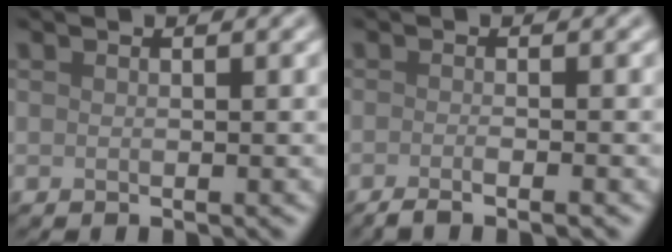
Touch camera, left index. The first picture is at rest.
{"total": 2.8, "force": [-1.6, 0.7, 2.2], "torque": [-0.023, -0.001, -0.034]}